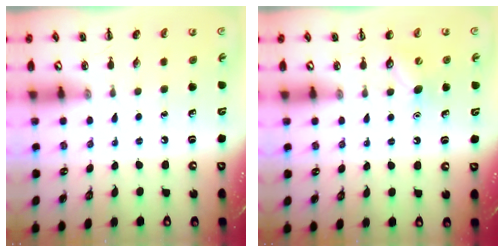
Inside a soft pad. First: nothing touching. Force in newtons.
{"total": 5.5, "press": 5.3, "slide": 1.4}